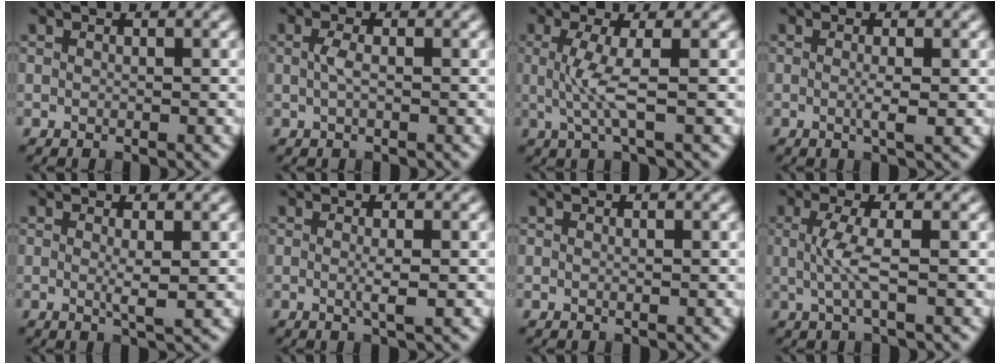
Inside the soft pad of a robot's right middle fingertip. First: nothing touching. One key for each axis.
{"total": 1.4, "fx": 0.0, "fy": 0.4, "fz": 1.3, "tx": -0.030, "ty": 0.001, "tz": 0.000}
{"total": 3.1, "fx": 0.0, "fy": 0.4, "fz": 3.1, "tx": -0.076, "ty": -0.004, "tz": 0.000}
{"total": 1.9, "fx": -0.2, "fy": 0.3, "fz": 1.9, "tx": -0.034, "ty": -0.005, "tz": -0.006}
{"total": 1.8, "fx": 0.1, "fy": 0.1, "fz": 1.8, "tx": -0.034, "ty": -0.006, "tz": -0.001}
{"total": 1.9, "fx": -0.2, "fy": 0.3, "fz": 1.9, "tx": -0.033, "ty": -0.006, "tz": -0.006}
{"total": 0.0}
{"total": 2.7, "fx": 0.0, "fy": 0.4, "fz": 2.7, "tx": -0.065, "ty": -0.002, "tz": 0.000}